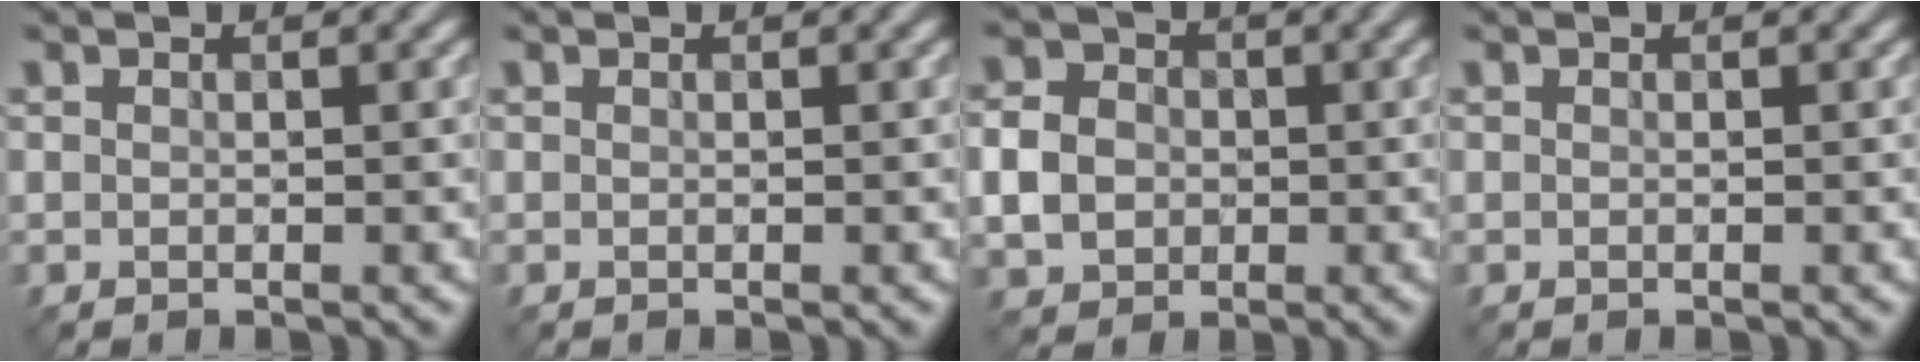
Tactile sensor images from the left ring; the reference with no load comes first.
{"total": 0.0}
{"total": 4.1, "force": [-0.5, 3.6, 2.0], "torque": [-0.041, 0.003, -0.013]}
{"total": 0.0}